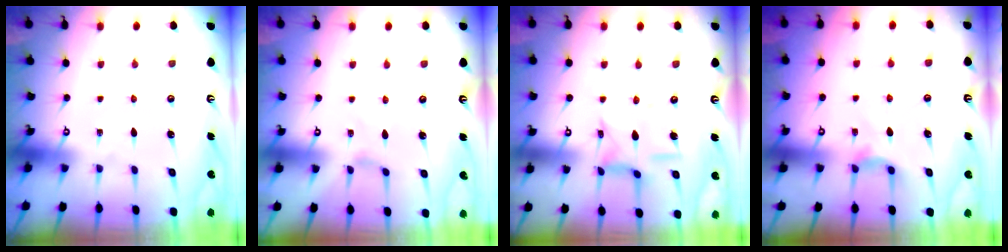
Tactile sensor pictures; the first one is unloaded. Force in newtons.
{"total": 0.0}
{"total": 9.0, "press": 9.0, "slide": 0.6}
{"total": 4.5, "press": 4.4, "slide": 0.7}